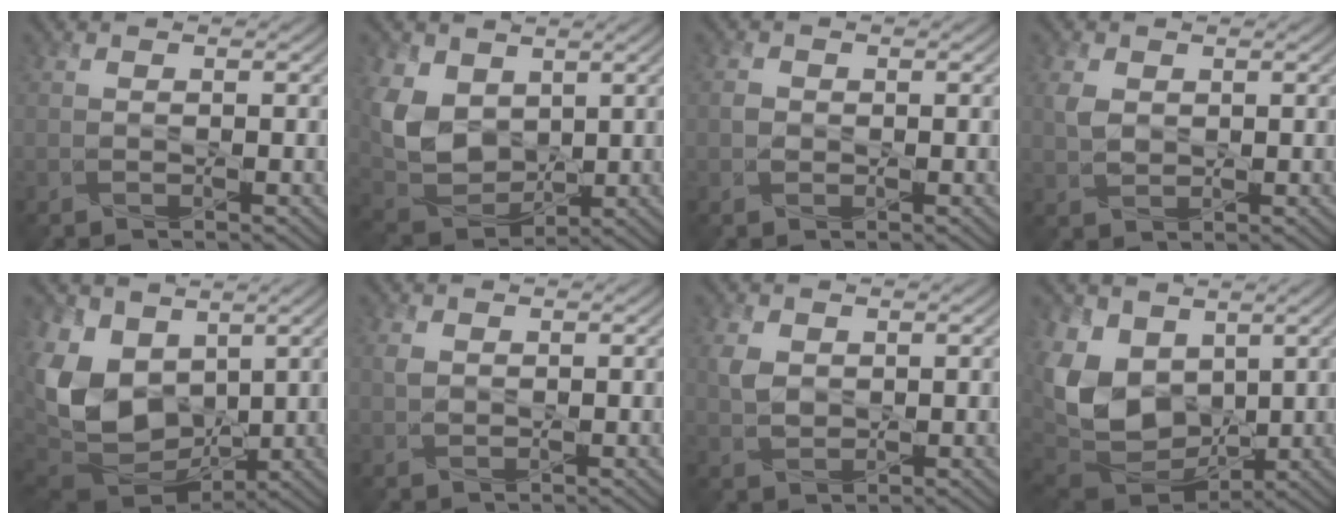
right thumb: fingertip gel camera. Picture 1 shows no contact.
{"total": 8.6, "force": [2.5, 6.4, 5.3], "torque": [-0.142, -0.010, 0.050]}
{"total": 1.2, "force": [-0.1, 1.1, 0.4], "torque": [-0.010, -0.001, -0.005]}
{"total": 2.6, "force": [0.7, 1.9, 1.6], "torque": [-0.044, 0.000, 0.016]}
{"total": 14.6, "force": [2.6, 10.2, 10.2], "torque": [-0.283, -0.012, 0.055]}
{"total": 1.5, "force": [0.5, 1.1, 0.8], "torque": [-0.024, 0.000, 0.013]}
{"total": 3.0, "force": [0.9, 2.3, 1.7], "torque": [-0.047, -0.001, 0.019]}
{"total": 12.8, "force": [2.8, 9.1, 8.7], "torque": [-0.247, 0.001, 0.049]}